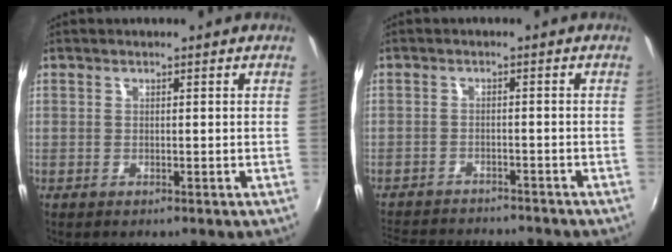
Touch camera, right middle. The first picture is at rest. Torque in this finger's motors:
{"motor_torque": [0.94, -1.20, 0.08, 0.05]}